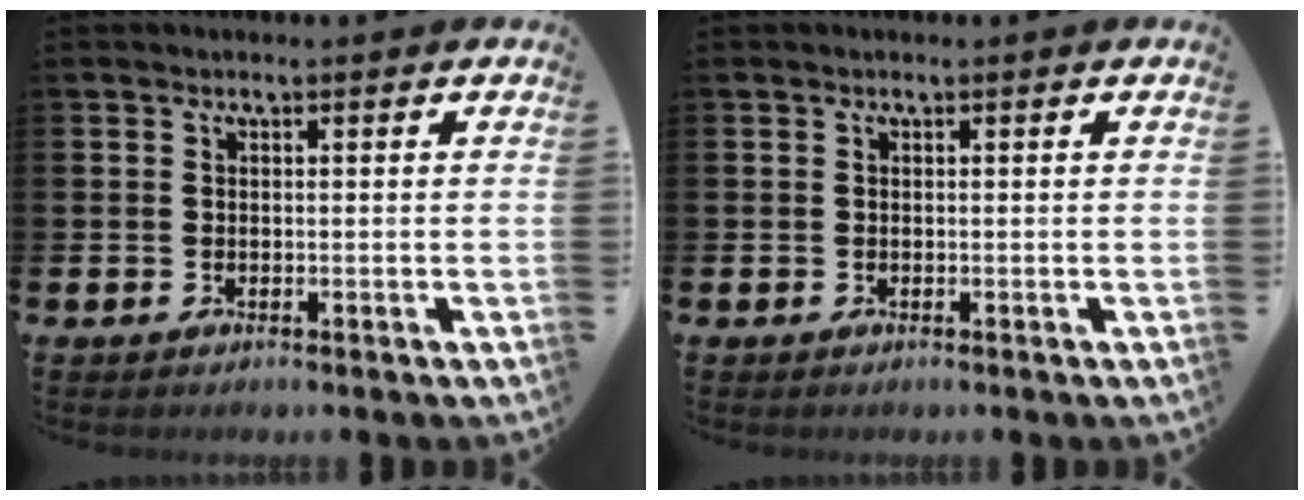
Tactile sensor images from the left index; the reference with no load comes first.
{"total": 0.0}